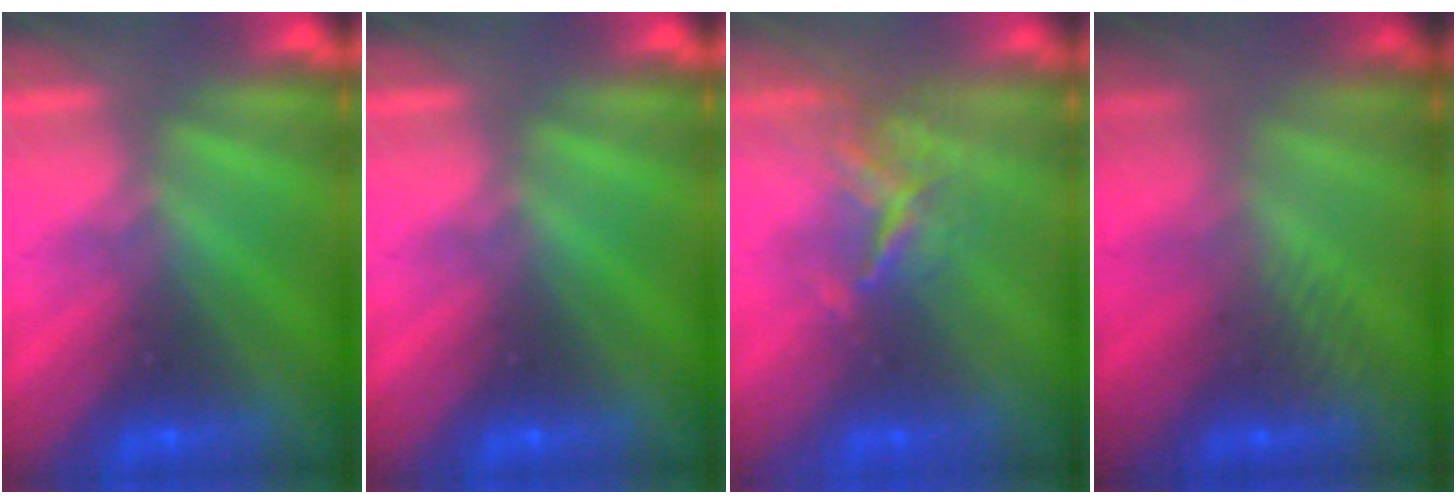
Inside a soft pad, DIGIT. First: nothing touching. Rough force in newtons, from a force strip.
{"total": 0.0}
{"total": 3.6}
{"total": 2.4}